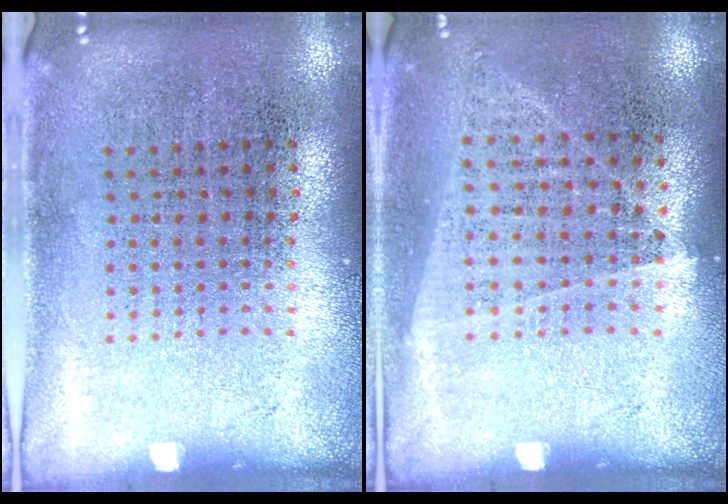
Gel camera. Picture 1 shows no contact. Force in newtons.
{"total": 1.0, "press": 1.0, "slide": 0.3}